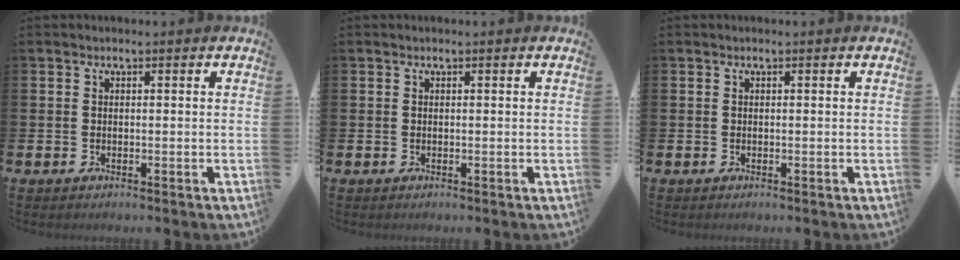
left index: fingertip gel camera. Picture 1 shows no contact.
{"total": 0.0}
{"total": 0.0}